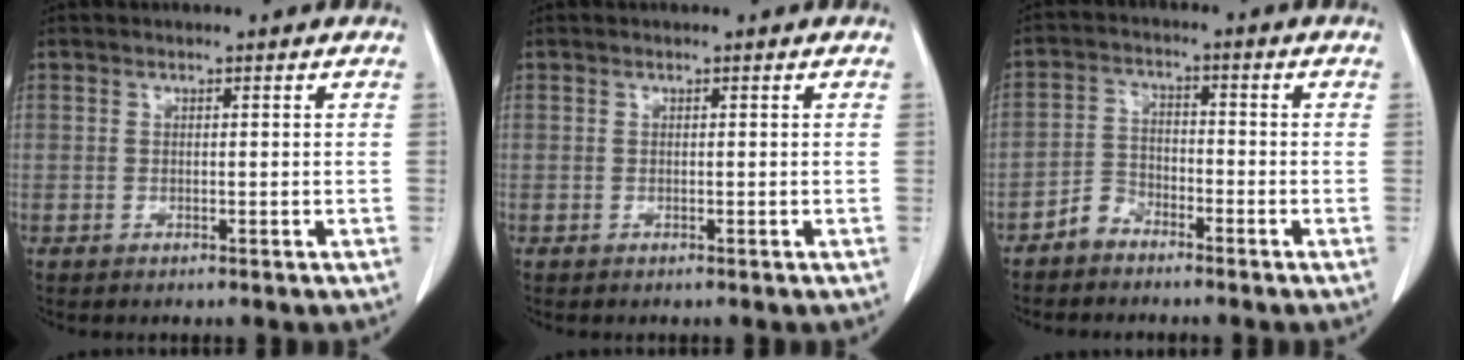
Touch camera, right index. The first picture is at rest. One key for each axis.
{"total": 0.0}
{"total": 3.7, "fx": -2.9, "fy": 2.3, "fz": 0.5, "tx": -0.006, "ty": 0.009, "tz": -0.055}